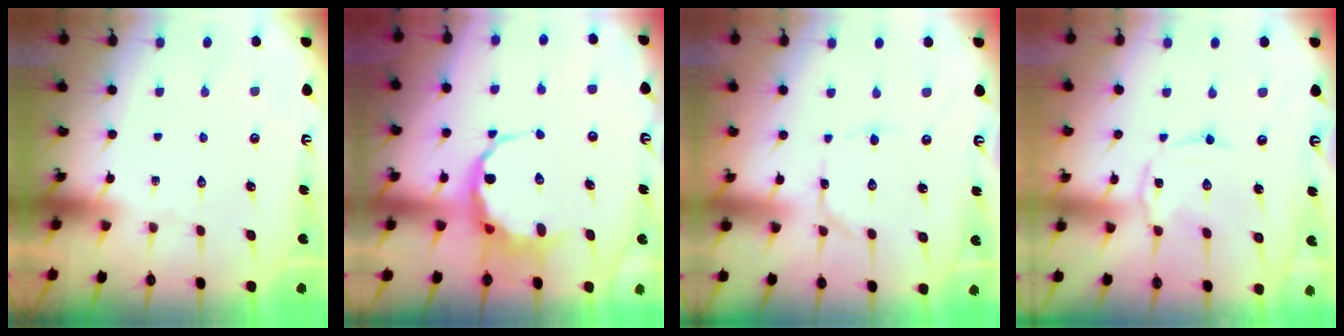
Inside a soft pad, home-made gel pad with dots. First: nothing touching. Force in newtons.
{"total": 6.9, "press": 6.7, "slide": 1.5}
{"total": 0.9, "press": 0.9, "slide": 0.0}
{"total": 1.4, "press": 1.4, "slide": 0.1}